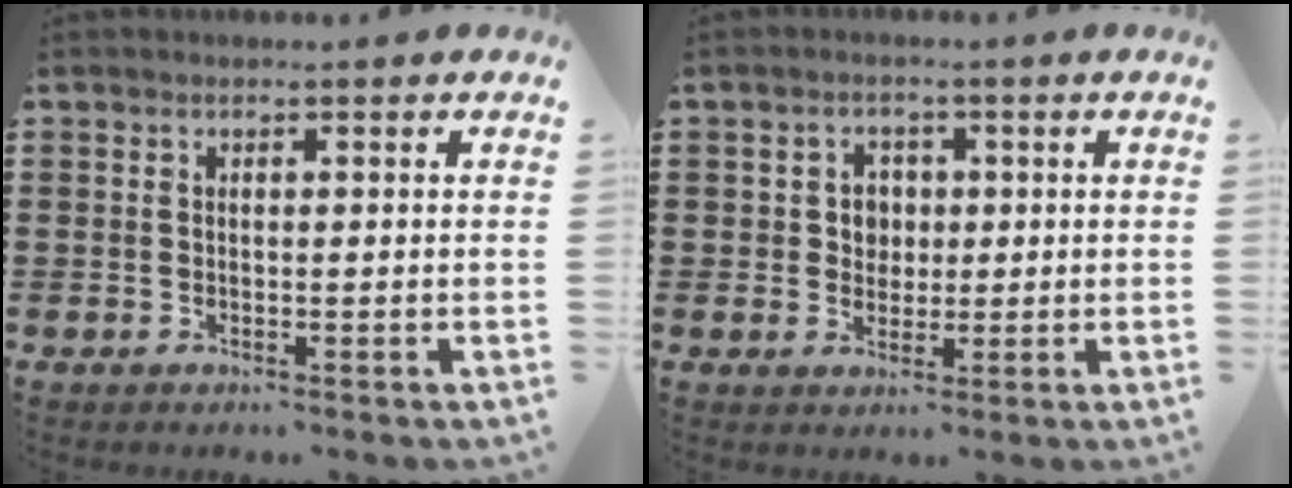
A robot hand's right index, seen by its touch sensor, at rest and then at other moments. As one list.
[{"total": 3.0, "force": [0.2, 2.8, 1.2], "torque": [-0.035, 0.010, 0.000]}]